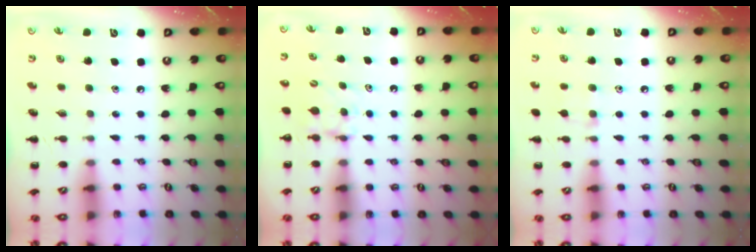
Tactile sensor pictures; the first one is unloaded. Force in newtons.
{"total": 5.3, "press": 5.1, "slide": 1.4}
{"total": 7.4, "press": 7.0, "slide": 2.3}